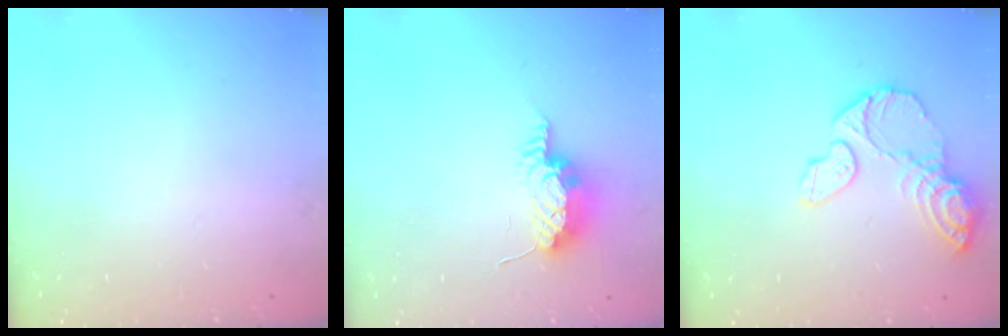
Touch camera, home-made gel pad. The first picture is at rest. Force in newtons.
{"total": 8.8, "press": 8.5, "slide": 2.1}
{"total": 11.3, "press": 11.2, "slide": 1.8}